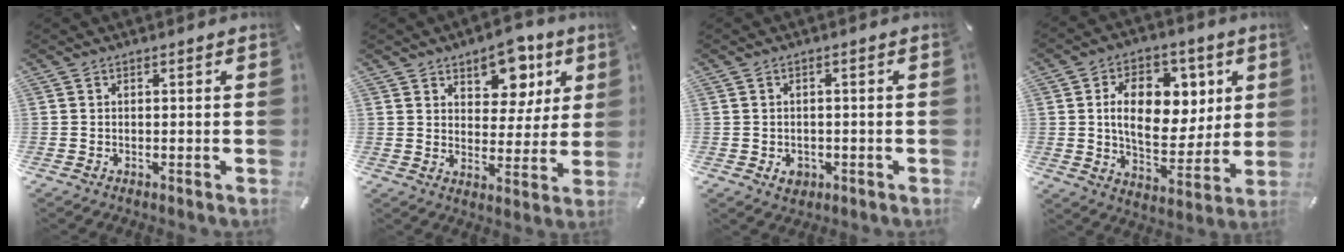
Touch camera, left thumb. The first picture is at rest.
{"total": 11.3, "force": [6.9, 7.2, 5.3], "torque": [-0.053, -0.043, 0.119]}
{"total": 3.2, "force": [-1.0, 2.7, 1.5], "torque": [-0.016, 0.002, -0.019]}
{"total": 16.0, "force": [3.9, 11.1, 10.8], "torque": [-0.159, -0.002, 0.069]}